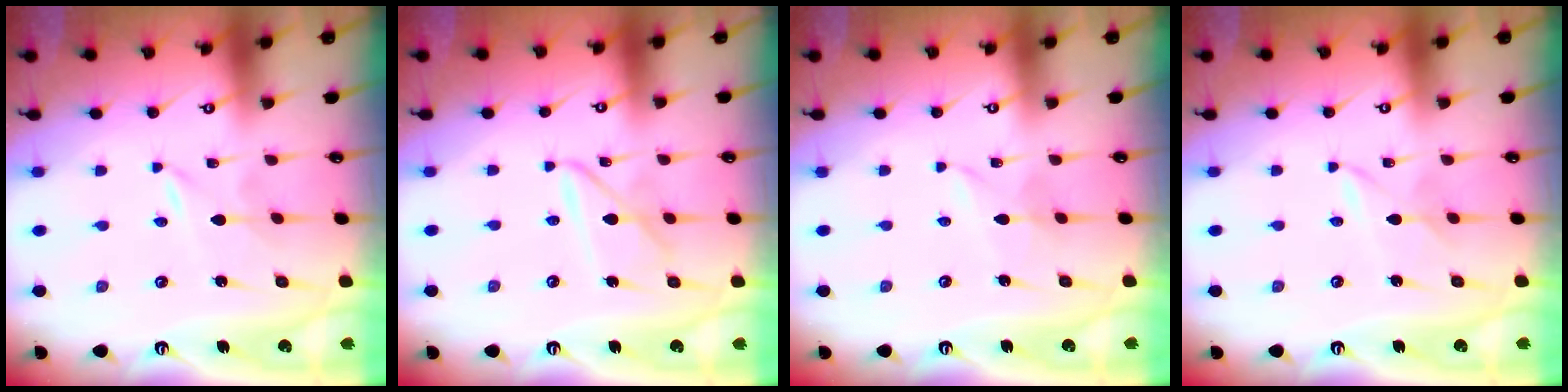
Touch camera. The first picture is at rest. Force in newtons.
{"total": 7.4, "press": 7.4, "slide": 0.6}
{"total": 2.0, "press": 2.0, "slide": 0.1}
{"total": 1.5, "press": 1.5, "slide": 0.3}